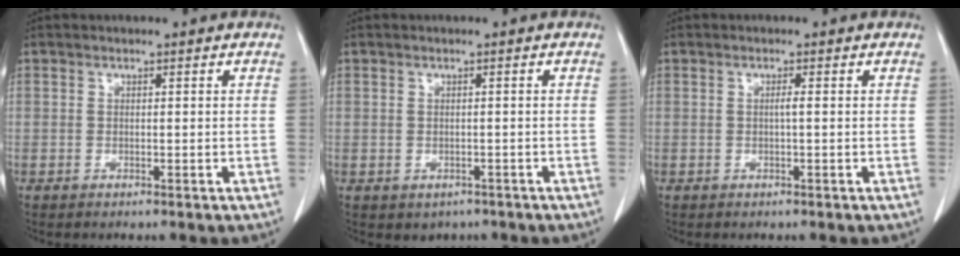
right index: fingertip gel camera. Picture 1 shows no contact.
{"total": 2.2, "force": [-1.2, 1.8, 0.6], "torque": [-0.007, 0.003, -0.009]}
{"total": 0.8, "force": [0.0, -0.1, 0.8], "torque": [-0.015, 0.000, -0.002]}